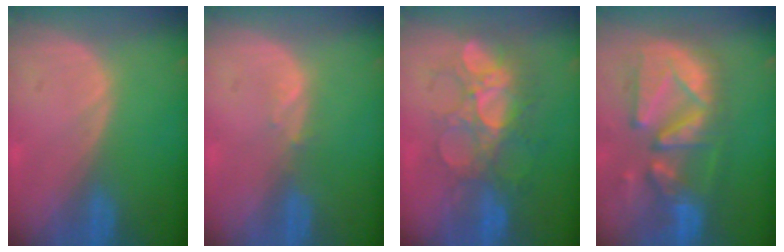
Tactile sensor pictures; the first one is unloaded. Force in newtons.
{"total": 1.1, "press": 1.0, "slide": 0.4}
{"total": 9.1, "press": 8.6, "slide": 2.9}
{"total": 12.5, "press": 11.0, "slide": 5.9}